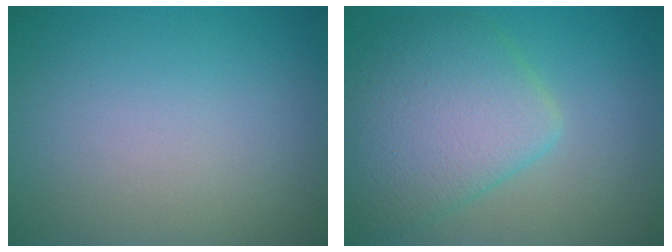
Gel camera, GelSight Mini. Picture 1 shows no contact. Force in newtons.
{"total": 6.5, "press": 6.5, "slide": 0.2}